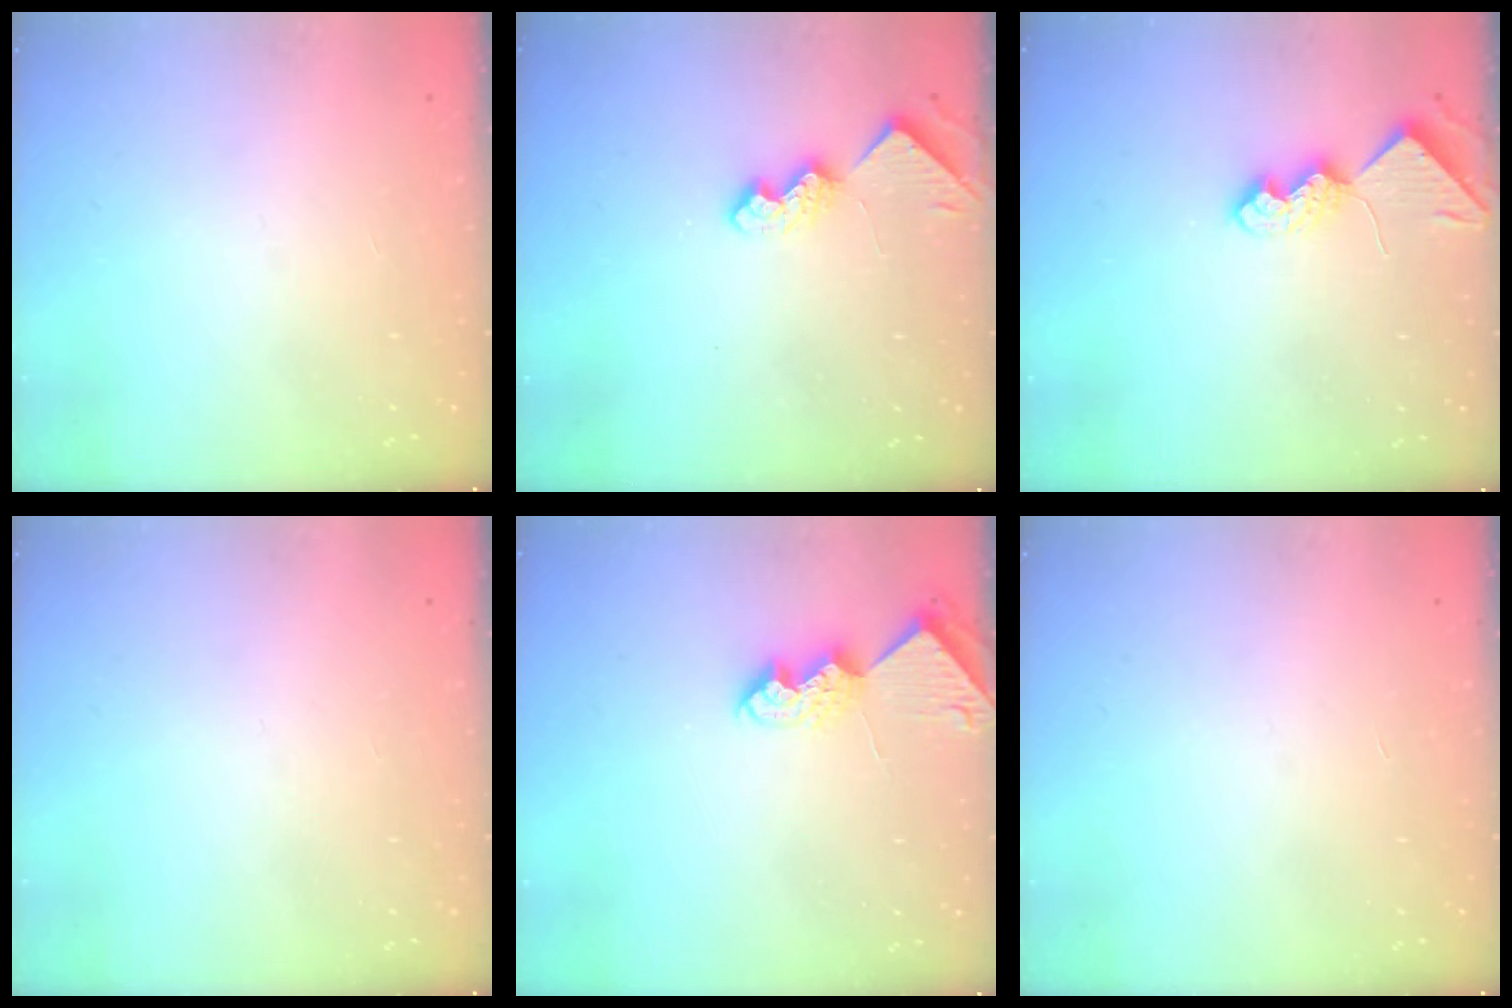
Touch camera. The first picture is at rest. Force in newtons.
{"total": 8.5, "press": 8.4, "slide": 0.7}
{"total": 7.9, "press": 7.9, "slide": 0.5}
{"total": 0.0}
{"total": 7.7, "press": 7.6, "slide": 0.6}
{"total": 0.0}